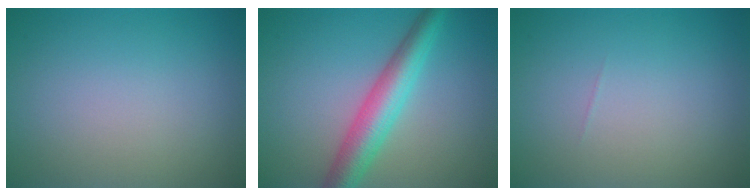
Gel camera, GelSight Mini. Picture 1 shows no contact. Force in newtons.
{"total": 5.3, "press": 5.3, "slide": 0.0}
{"total": 0.0}